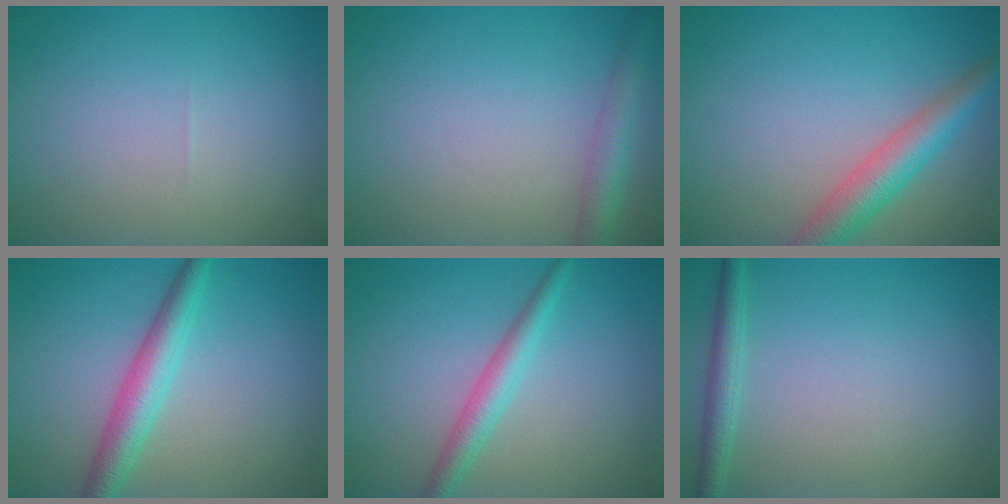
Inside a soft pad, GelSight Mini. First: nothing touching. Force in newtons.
{"total": 3.1, "press": 3.1, "slide": 0.1}
{"total": 4.6, "press": 4.6, "slide": 0.1}
{"total": 3.9, "press": 3.9, "slide": 0.1}
{"total": 2.7, "press": 2.7, "slide": 0.1}
{"total": 1.9, "press": 1.9, "slide": 0.1}